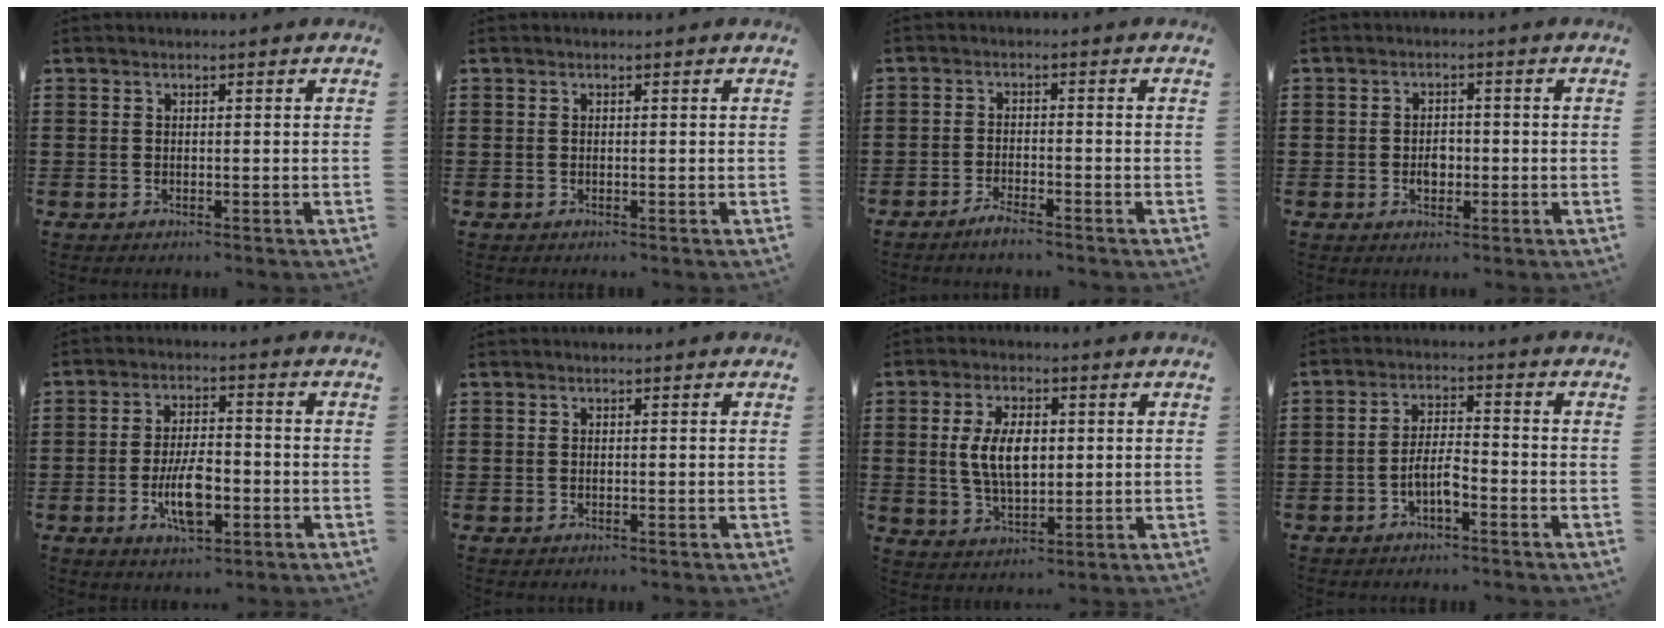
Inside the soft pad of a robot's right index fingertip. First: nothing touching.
{"total": 0.0}
{"total": 2.3, "force": [-2.2, 0.1, 0.8], "torque": [-0.017, 0.003, -0.040]}
{"total": 2.5, "force": [-0.5, 1.8, 1.7], "torque": [-0.027, 0.001, -0.013]}
{"total": 7.6, "force": [-2.4, 3.0, 6.6], "torque": [-0.127, -0.004, -0.047]}
{"total": 0.0}
{"total": 7.3, "force": [0.7, 3.9, 6.2], "torque": [-0.129, 0.004, 0.005]}
{"total": 4.7, "force": [-2.2, 1.4, 3.9], "torque": [-0.082, 0.004, -0.044]}